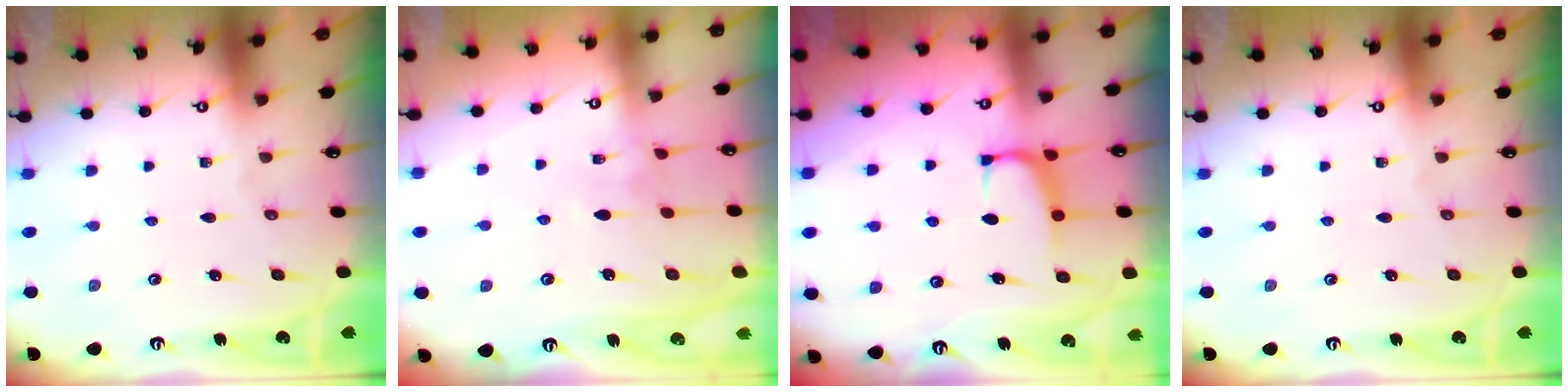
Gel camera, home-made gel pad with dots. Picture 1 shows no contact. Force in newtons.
{"total": 3.0, "press": 2.9, "slide": 0.3}
{"total": 1.5, "press": 1.4, "slide": 0.7}
{"total": 0.0}